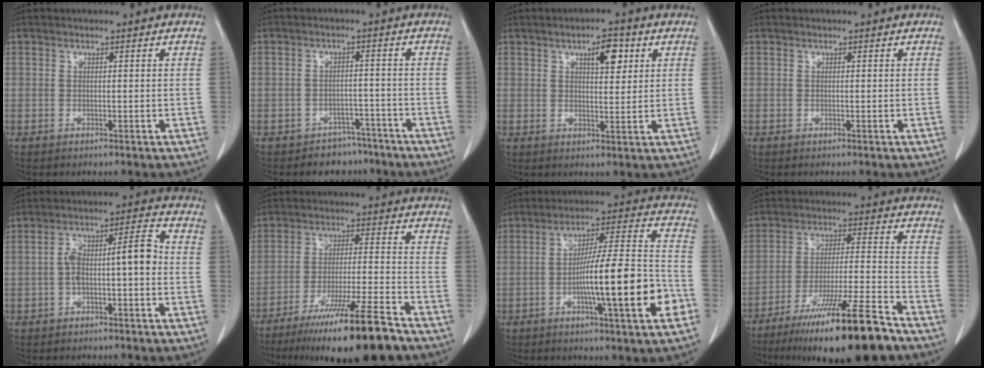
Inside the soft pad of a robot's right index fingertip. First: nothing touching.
{"total": 4.6, "force": [-3.6, 3.0, -0.1], "torque": [0.012, 0.017, -0.051]}
{"total": 5.3, "force": [2.5, 1.9, 4.3], "torque": [-0.065, 0.004, 0.038]}
{"total": 0.0}
{"total": 7.6, "force": [-1.2, 1.7, 7.3], "torque": [-0.125, 0.036, -0.020]}
{"total": 16.7, "force": [-12.4, 0.1, 11.1], "torque": [-0.170, -0.030, -0.202]}
{"total": 16.8, "force": [-5.3, 0.9, 16.0], "torque": [-0.250, 0.007, -0.081]}
{"total": 19.0, "force": [-13.9, 0.7, 13.0], "torque": [-0.188, -0.024, -0.230]}